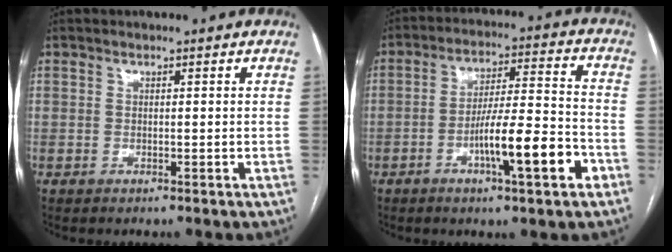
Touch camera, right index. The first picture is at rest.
{"total": 12.4, "force": [-5.1, 0.9, 11.2], "torque": [-0.182, 0.005, -0.080]}